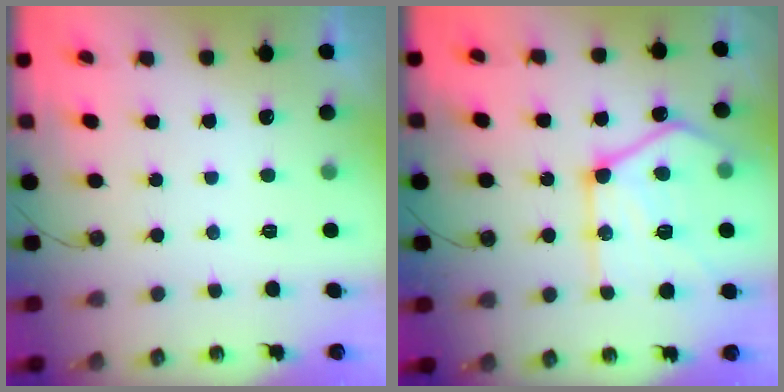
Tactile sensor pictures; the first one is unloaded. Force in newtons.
{"total": 22.2, "press": 22.2, "slide": 1.9}